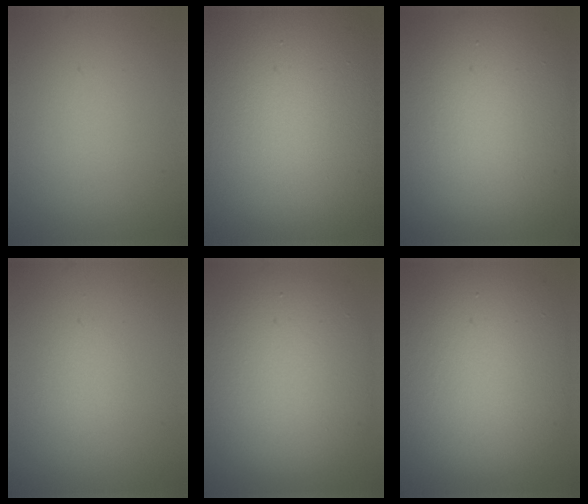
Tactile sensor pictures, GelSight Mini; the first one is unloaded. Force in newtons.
{"total": 22.9, "press": 22.9, "slide": 1.3}
{"total": 16.5, "press": 16.4, "slide": 1.0}
{"total": 0.9, "press": 0.9, "slide": 0.1}
{"total": 10.6, "press": 10.6, "slide": 0.8}
{"total": 11.6, "press": 11.6, "slide": 0.7}